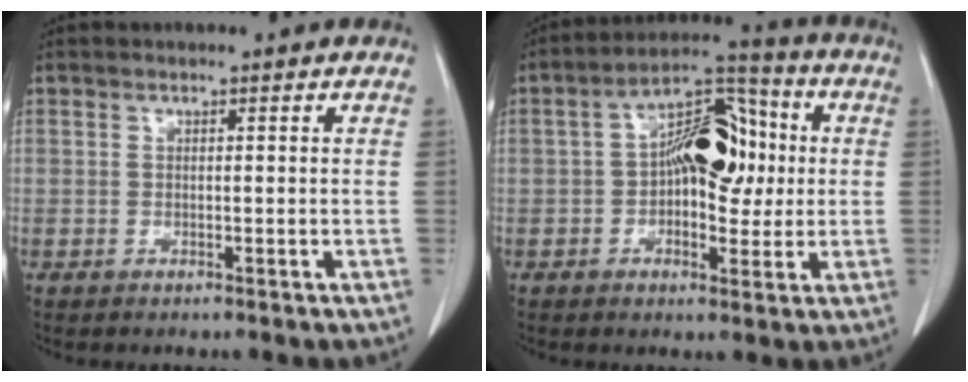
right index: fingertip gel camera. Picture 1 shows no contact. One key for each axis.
{"total": 11.8, "fx": 0.7, "fy": 6.0, "fz": 10.2, "tx": -0.162, "ty": 0.036, "tz": 0.009}